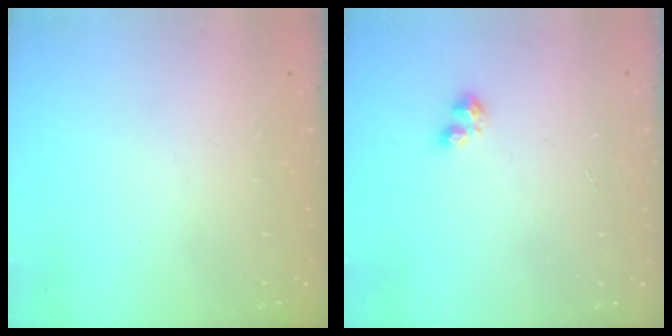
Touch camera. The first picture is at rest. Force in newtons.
{"total": 2.8, "press": 2.8, "slide": 0.5}